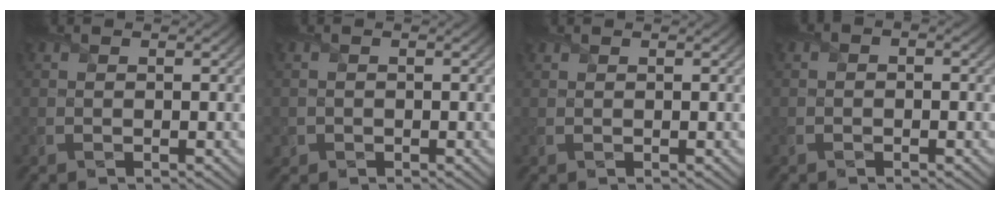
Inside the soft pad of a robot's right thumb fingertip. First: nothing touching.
{"total": 1.1, "force": [-0.4, 1.0, 0.0], "torque": [0.005, -0.007, -0.011]}
{"total": 0.5, "force": [0.5, 0.1, 0.0], "torque": [-0.003, 0.003, 0.014]}
{"total": 1.3, "force": [-0.2, 0.9, 0.9], "torque": [-0.020, 0.000, -0.005]}